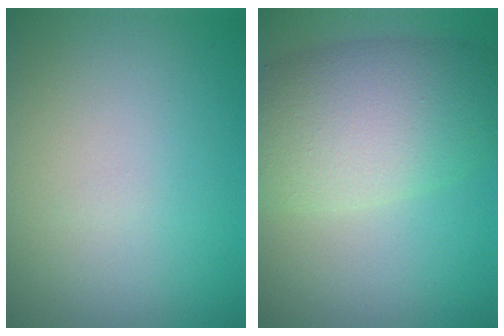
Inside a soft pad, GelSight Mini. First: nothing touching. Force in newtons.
{"total": 8.5, "press": 8.5, "slide": 0.3}